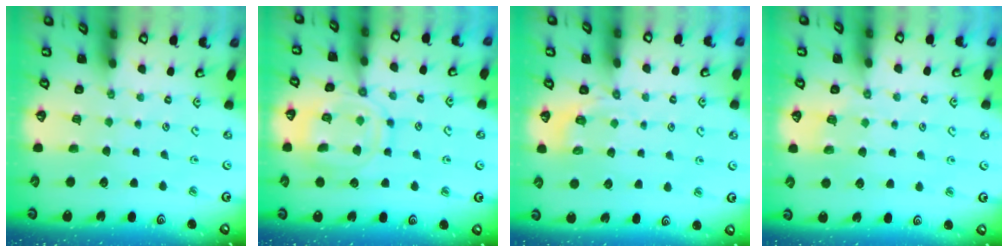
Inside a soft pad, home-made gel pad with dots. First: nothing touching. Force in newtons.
{"total": 13.9, "press": 13.8, "slide": 1.1}
{"total": 2.3, "press": 1.4, "slide": 1.8}
{"total": 3.0, "press": 2.6, "slide": 1.5}